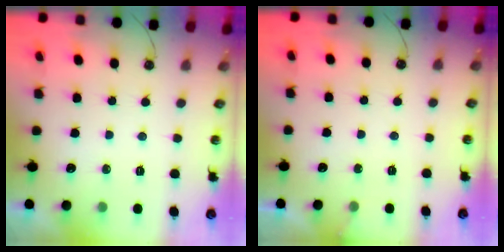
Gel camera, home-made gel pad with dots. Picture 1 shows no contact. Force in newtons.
{"total": 2.8, "press": 2.8, "slide": 0.2}